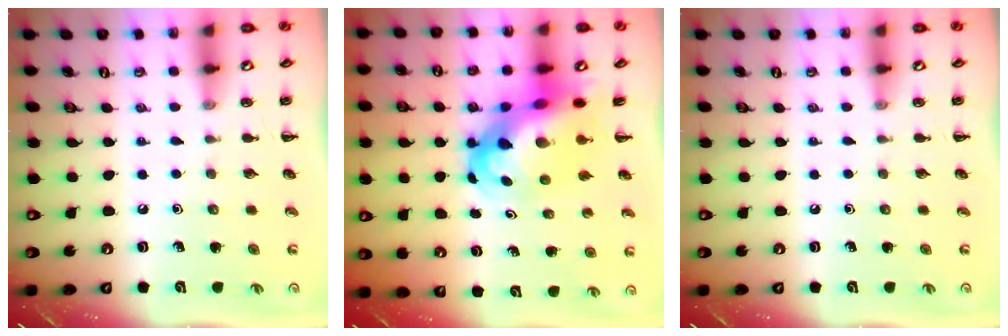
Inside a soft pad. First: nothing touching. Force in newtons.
{"total": 10.1, "press": 9.7, "slide": 2.8}
{"total": 0.0}